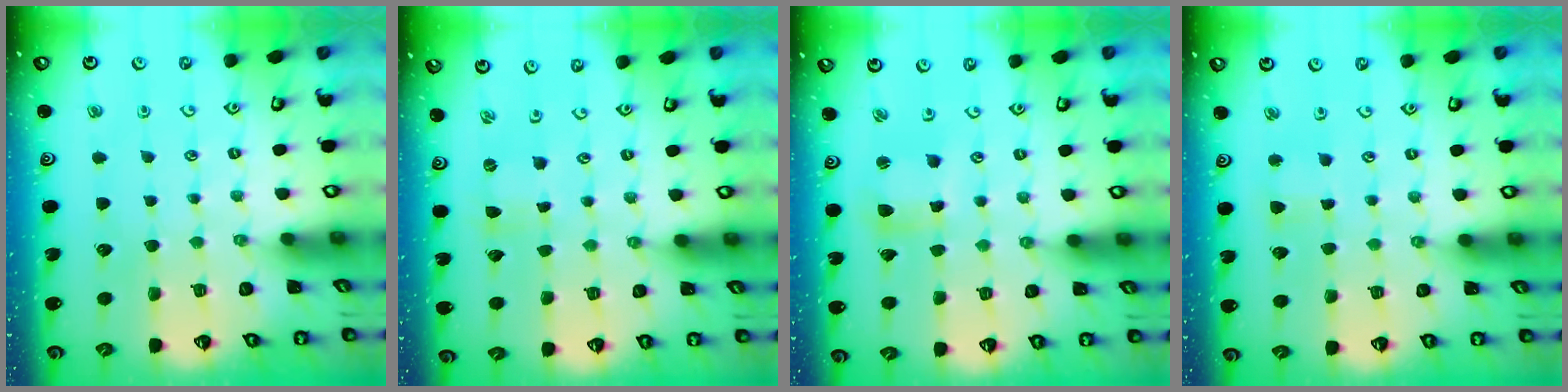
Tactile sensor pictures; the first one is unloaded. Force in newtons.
{"total": 0.0}
{"total": 5.1, "press": 5.1, "slide": 0.7}
{"total": 2.2, "press": 2.2, "slide": 0.2}